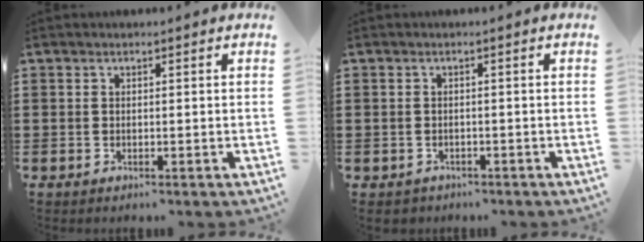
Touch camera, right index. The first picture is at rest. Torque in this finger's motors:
{"motor_torque": [-0.37, 0.35, -0.75, -0.21]}